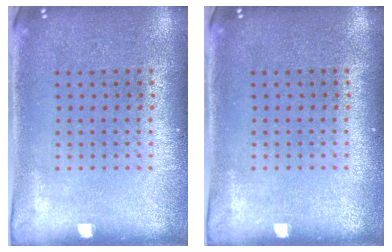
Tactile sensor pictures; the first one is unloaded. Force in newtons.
{"total": 0.0}